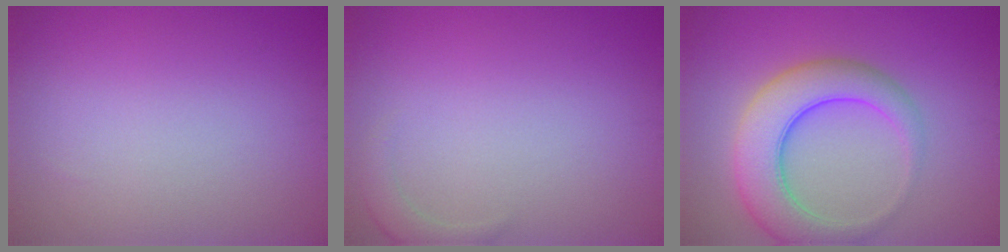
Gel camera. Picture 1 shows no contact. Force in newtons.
{"total": 1.6, "press": 1.6, "slide": 0.3}
{"total": 6.7, "press": 6.7, "slide": 0.4}